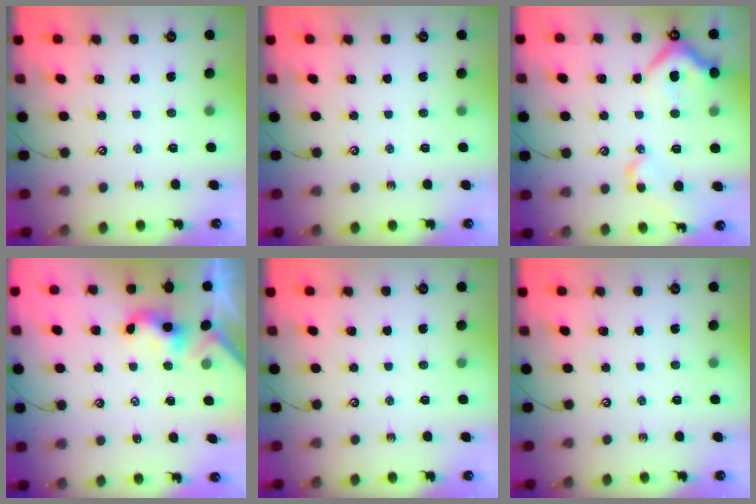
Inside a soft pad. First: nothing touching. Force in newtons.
{"total": 0.0}
{"total": 10.9, "press": 10.7, "slide": 1.8}
{"total": 2.4, "press": 2.4, "slide": 0.2}
{"total": 0.0}
{"total": 0.0}